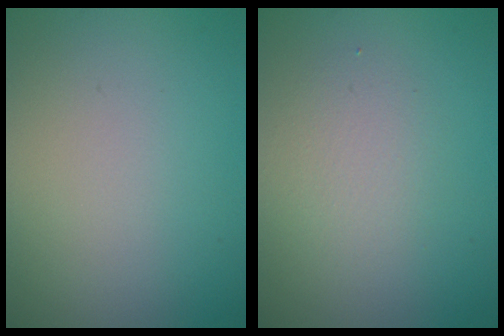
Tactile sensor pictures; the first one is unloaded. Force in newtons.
{"total": 2.2, "press": 2.2, "slide": 0.1}